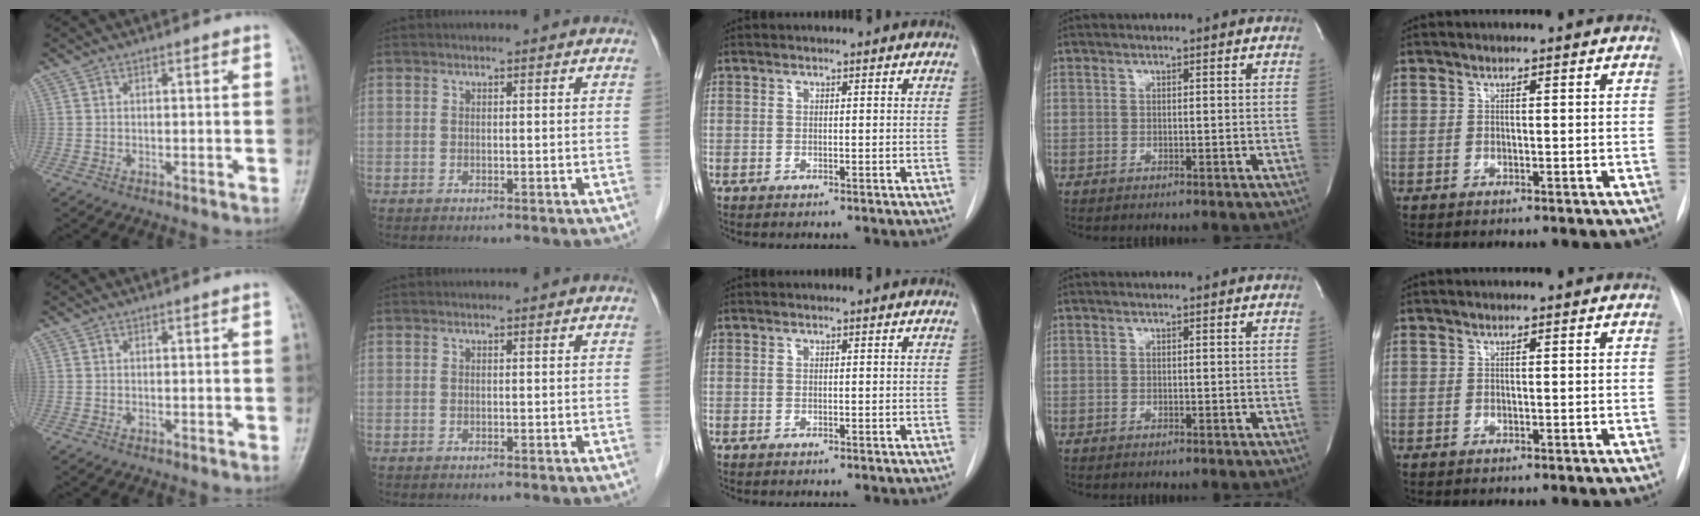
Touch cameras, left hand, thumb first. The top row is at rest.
{}